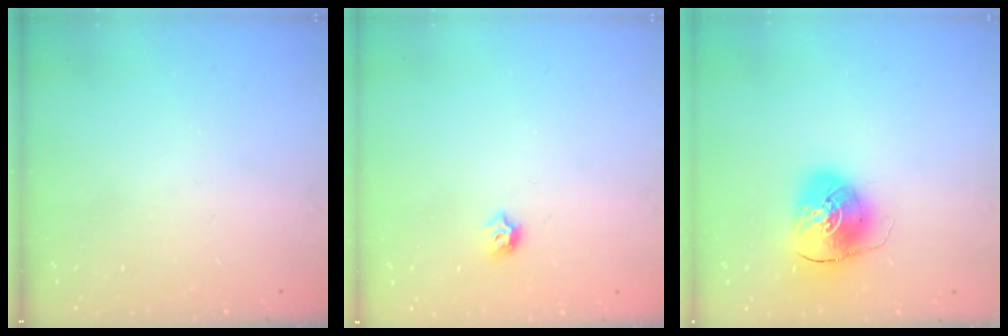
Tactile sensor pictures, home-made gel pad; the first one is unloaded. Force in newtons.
{"total": 4.9, "press": 4.8, "slide": 0.9}
{"total": 10.0, "press": 9.9, "slide": 1.5}